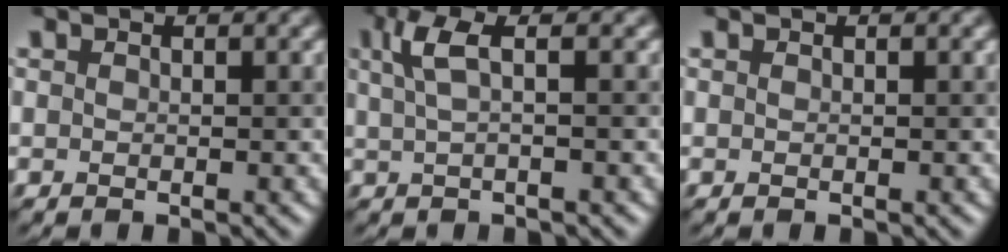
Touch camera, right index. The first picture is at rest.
{"total": 2.8, "force": [0.7, 0.7, 2.6], "torque": [-0.048, 0.002, 0.015]}
{"total": 0.0}